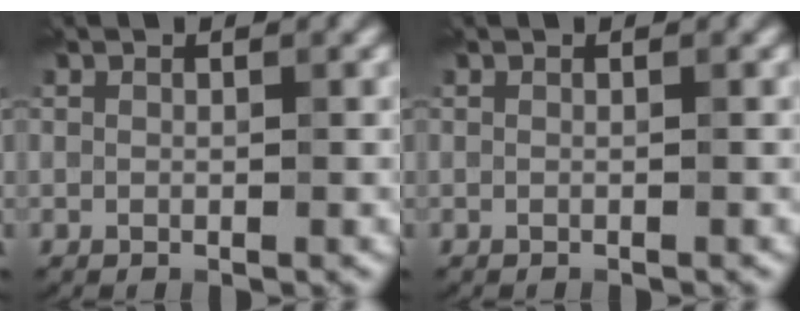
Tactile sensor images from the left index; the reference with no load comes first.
{"total": 0.6, "force": [-0.4, 0.2, 0.4], "torque": [0.002, 0.001, -0.011]}